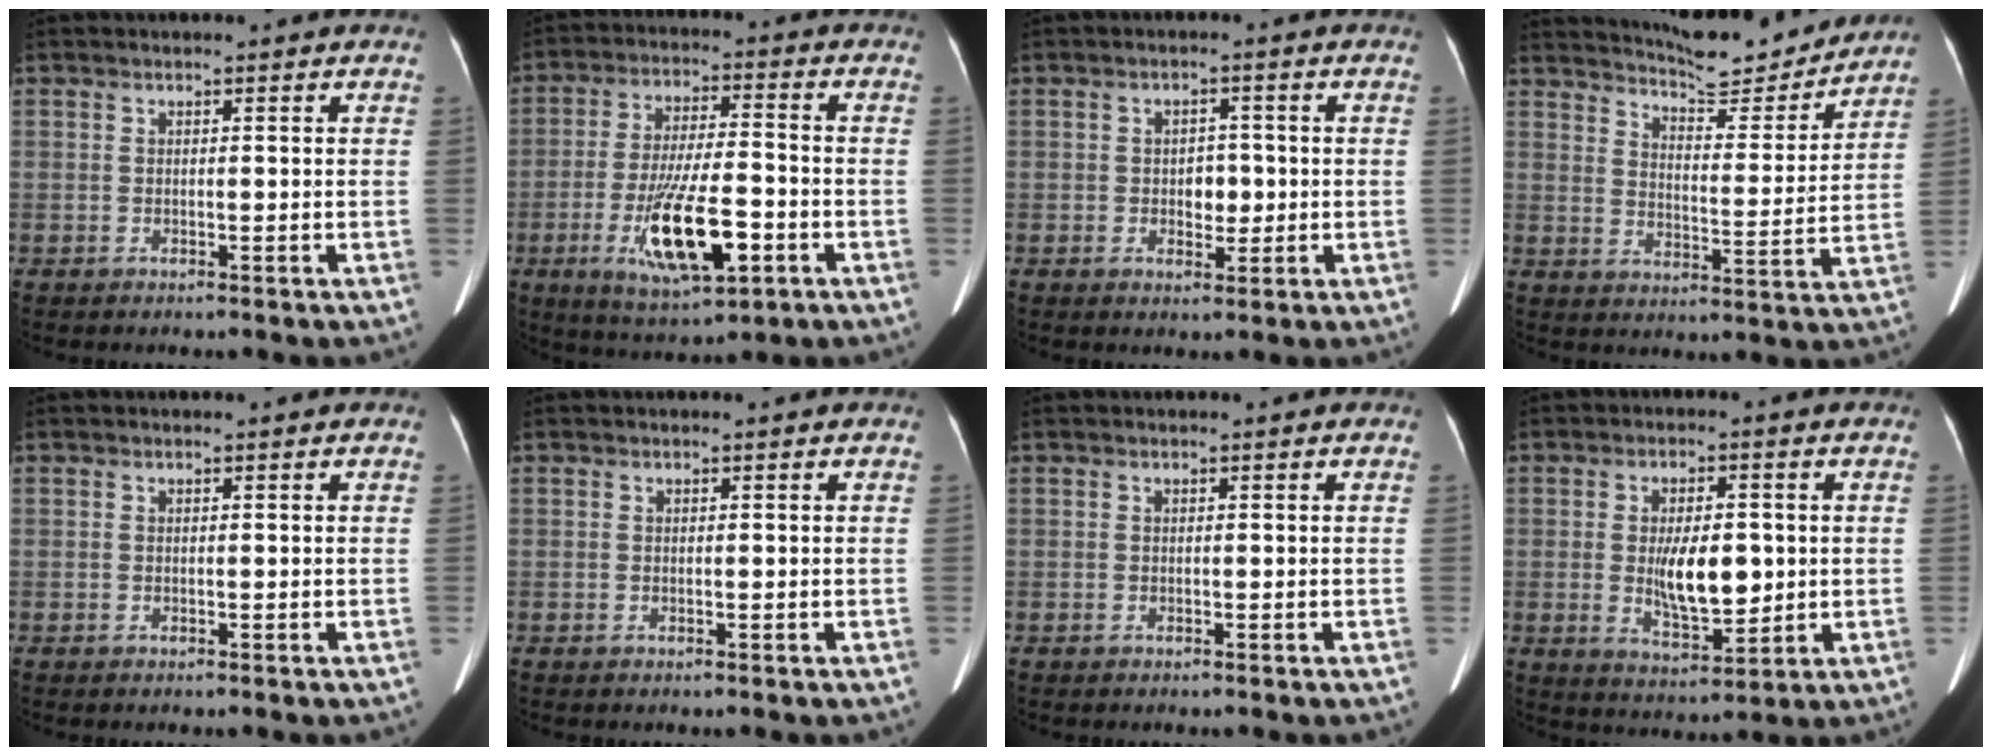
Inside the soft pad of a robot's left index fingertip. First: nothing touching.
{"total": 13.8, "force": [-5.7, 3.1, 12.2], "torque": [-0.231, -0.016, -0.089]}
{"total": 3.4, "force": [-1.3, 2.1, 2.3], "torque": [-0.031, 0.006, -0.015]}
{"total": 13.2, "force": [12.6, 1.2, 3.9], "torque": [-0.062, -0.016, 0.175]}
{"total": 0.0}
{"total": 1.0, "force": [-1.0, -0.1, 0.0], "torque": [-0.001, -0.001, -0.014]}
{"total": 0.0}
{"total": 8.5, "force": [-1.0, 3.3, 7.7], "torque": [-0.139, -0.008, -0.007]}